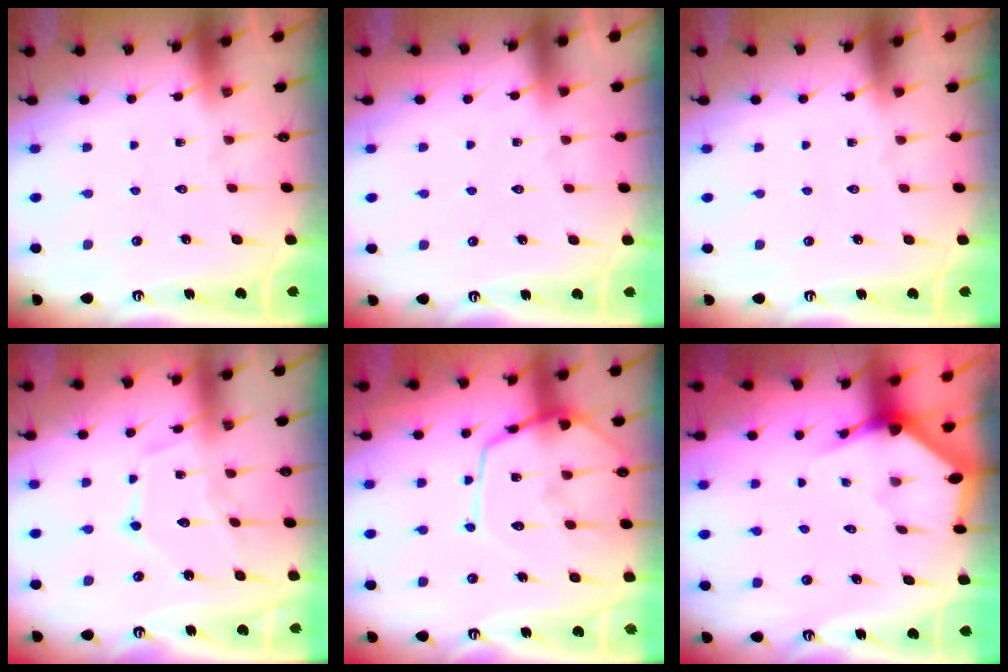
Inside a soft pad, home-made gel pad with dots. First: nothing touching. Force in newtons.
{"total": 2.2, "press": 2.2, "slide": 0.3}
{"total": 0.0}
{"total": 11.9, "press": 11.9, "slide": 0.7}
{"total": 14.1, "press": 14.1, "slide": 1.3}
{"total": 2.9, "press": 2.9, "slide": 0.2}